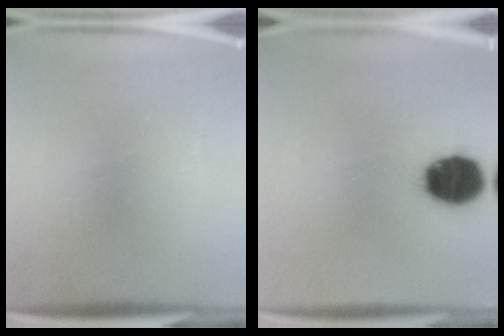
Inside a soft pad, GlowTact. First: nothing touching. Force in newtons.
{"total": 14.1}